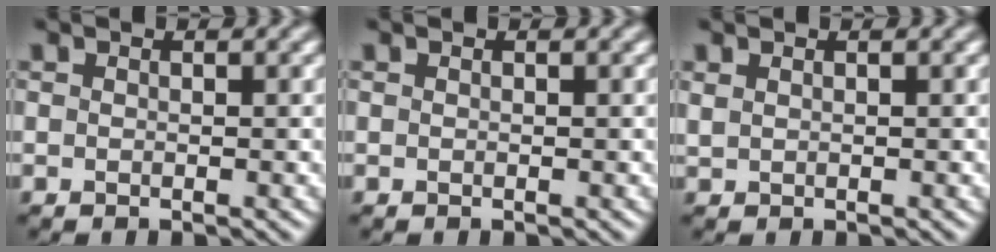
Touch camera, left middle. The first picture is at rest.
{"total": 0.0}
{"total": 0.6, "force": [0.5, 0.2, 0.3], "torque": [-0.010, 0.002, 0.014]}